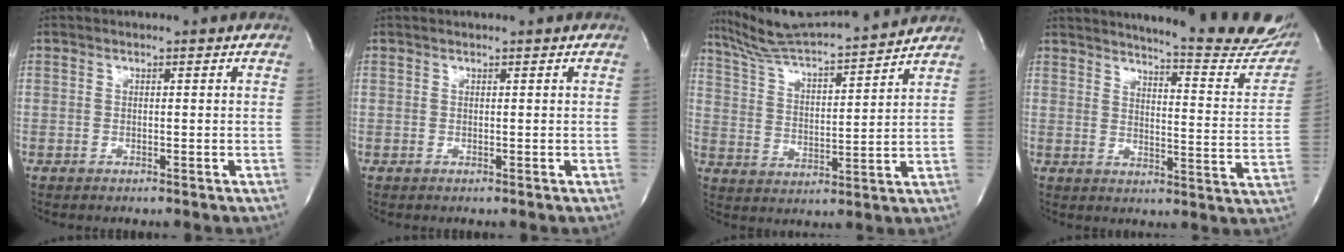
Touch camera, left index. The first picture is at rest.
{"total": 0.6, "force": [0.6, 0.0, 0.2], "torque": [-0.007, 0.007, 0.012]}
{"total": 16.1, "force": [15.2, 0.2, 5.4], "torque": [-0.104, 0.009, 0.242]}
{"total": 21.4, "force": [19.6, 1.8, 8.4], "torque": [-0.114, -0.097, 0.224]}